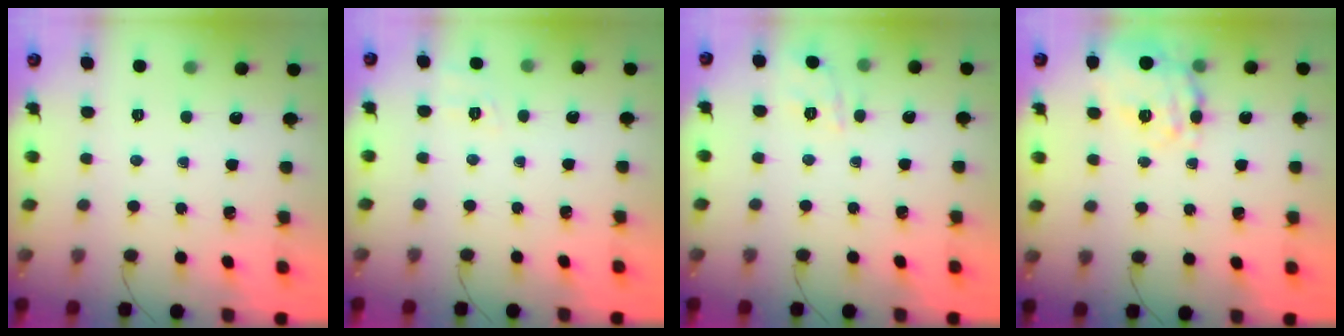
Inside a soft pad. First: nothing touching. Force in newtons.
{"total": 2.0, "press": 0.8, "slide": 1.8}
{"total": 1.9, "press": 0.9, "slide": 1.6}
{"total": 11.4, "press": 11.1, "slide": 2.6}